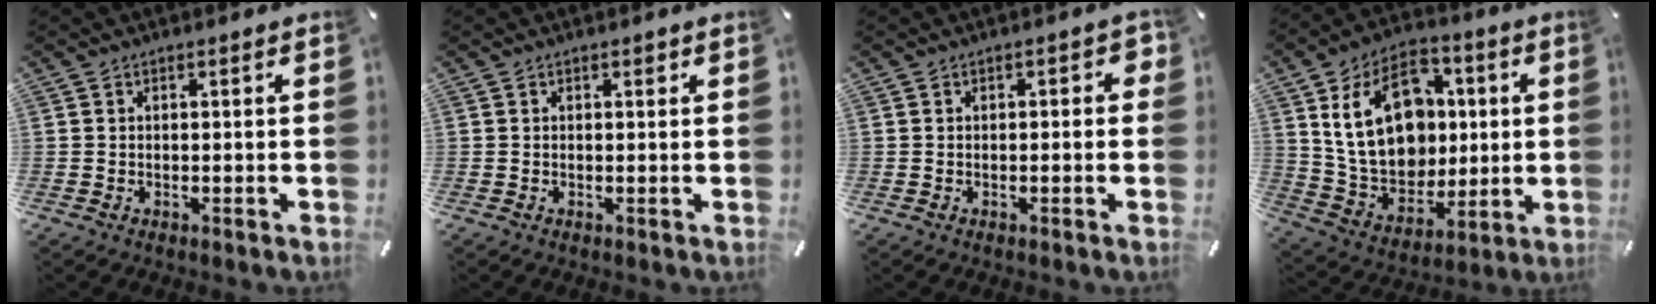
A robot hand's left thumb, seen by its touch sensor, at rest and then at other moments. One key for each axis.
{"total": 0.7, "fx": 0.3, "fy": 0.4, "fz": 0.4, "tx": -0.008, "ty": 0.002, "tz": 0.005}
{"total": 1.9, "fx": -0.3, "fy": 1.1, "fz": 1.6, "tx": -0.019, "ty": 0.004, "tz": -0.008}
{"total": 20.5, "fx": 3.7, "fy": 16.0, "fz": 12.3, "tx": -0.216, "ty": 0.000, "tz": 0.075}